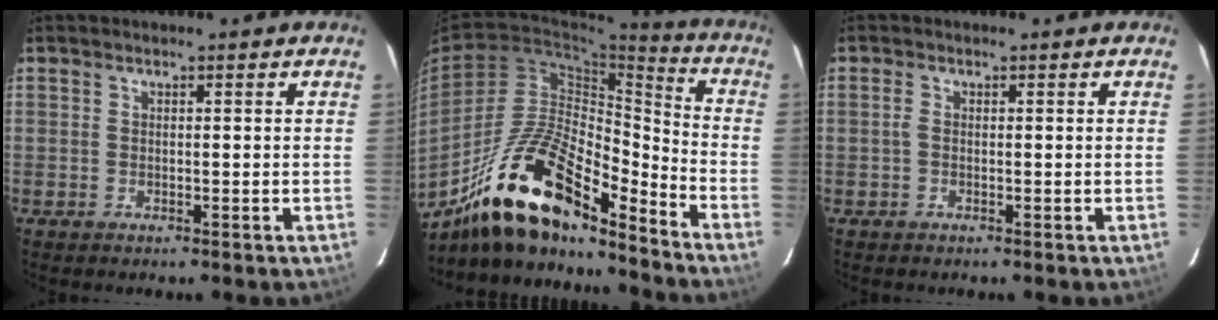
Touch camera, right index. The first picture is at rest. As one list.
[{"total": 20.1, "force": [-15.2, 6.0, 11.7], "torque": [-0.211, 0.004, -0.272]}, {"total": 0.9, "force": [0.0, 0.5, 0.8], "torque": [-0.019, 0.003, -0.004]}]